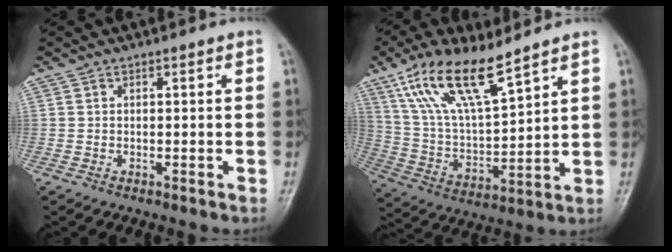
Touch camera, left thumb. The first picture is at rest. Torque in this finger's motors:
{"motor_torque": [0.39, 0.42, 1.41, -1.36, 0.56]}